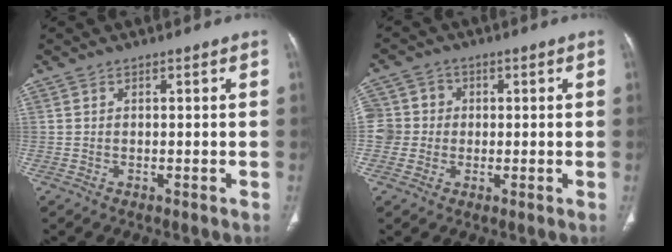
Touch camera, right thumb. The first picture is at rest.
{"total": 6.7, "force": [-0.1, 6.5, 1.5], "torque": [-0.009, 0.015, -0.006]}